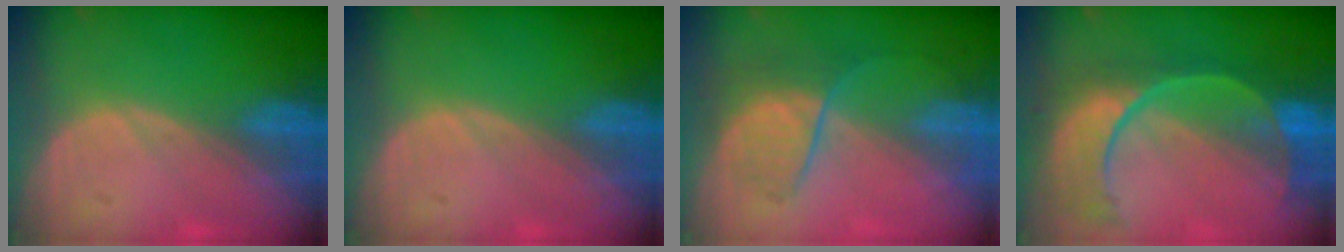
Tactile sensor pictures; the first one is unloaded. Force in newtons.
{"total": 0.0}
{"total": 6.5, "press": 6.0, "slide": 2.3}
{"total": 11.1, "press": 9.4, "slide": 5.9}